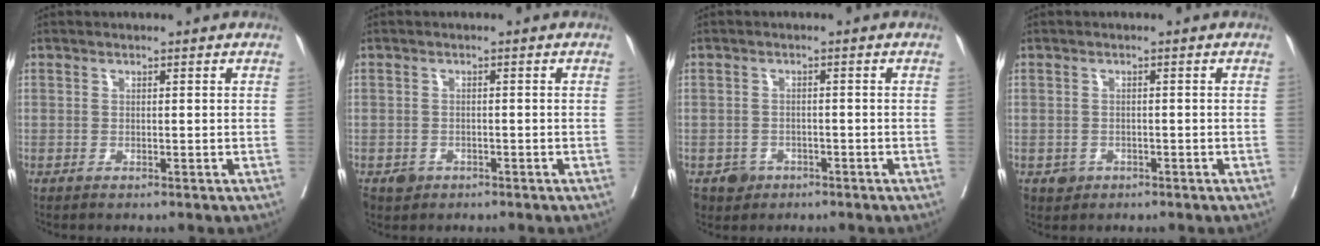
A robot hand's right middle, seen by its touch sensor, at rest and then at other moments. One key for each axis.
{"total": 2.0, "fx": -1.1, "fy": 1.6, "fz": 0.3, "tx": -0.003, "ty": 0.005, "tz": -0.014}
{"total": 3.1, "fx": -1.7, "fy": 2.5, "fz": 0.3, "tx": -0.002, "ty": 0.008, "tz": -0.024}
{"total": 1.9, "fx": -0.9, "fy": 1.6, "fz": 0.2, "tx": 0.002, "ty": 0.007, "tz": -0.011}